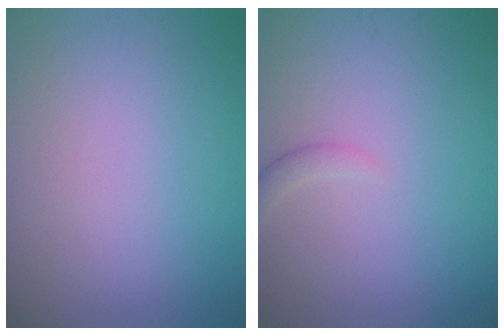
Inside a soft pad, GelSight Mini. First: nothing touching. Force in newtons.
{"total": 1.1, "press": 1.1, "slide": 0.2}